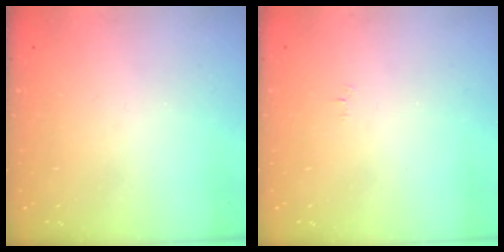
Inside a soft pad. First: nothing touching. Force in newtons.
{"total": 2.5, "press": 2.5, "slide": 0.3}